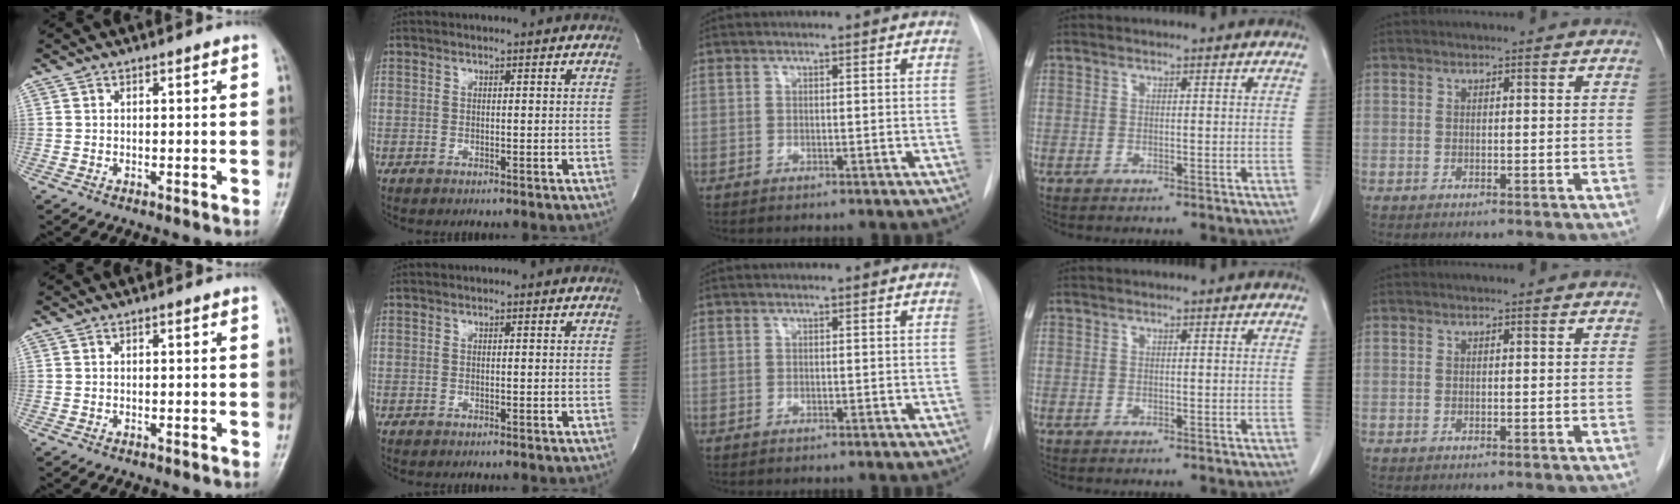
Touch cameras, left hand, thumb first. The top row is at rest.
{}